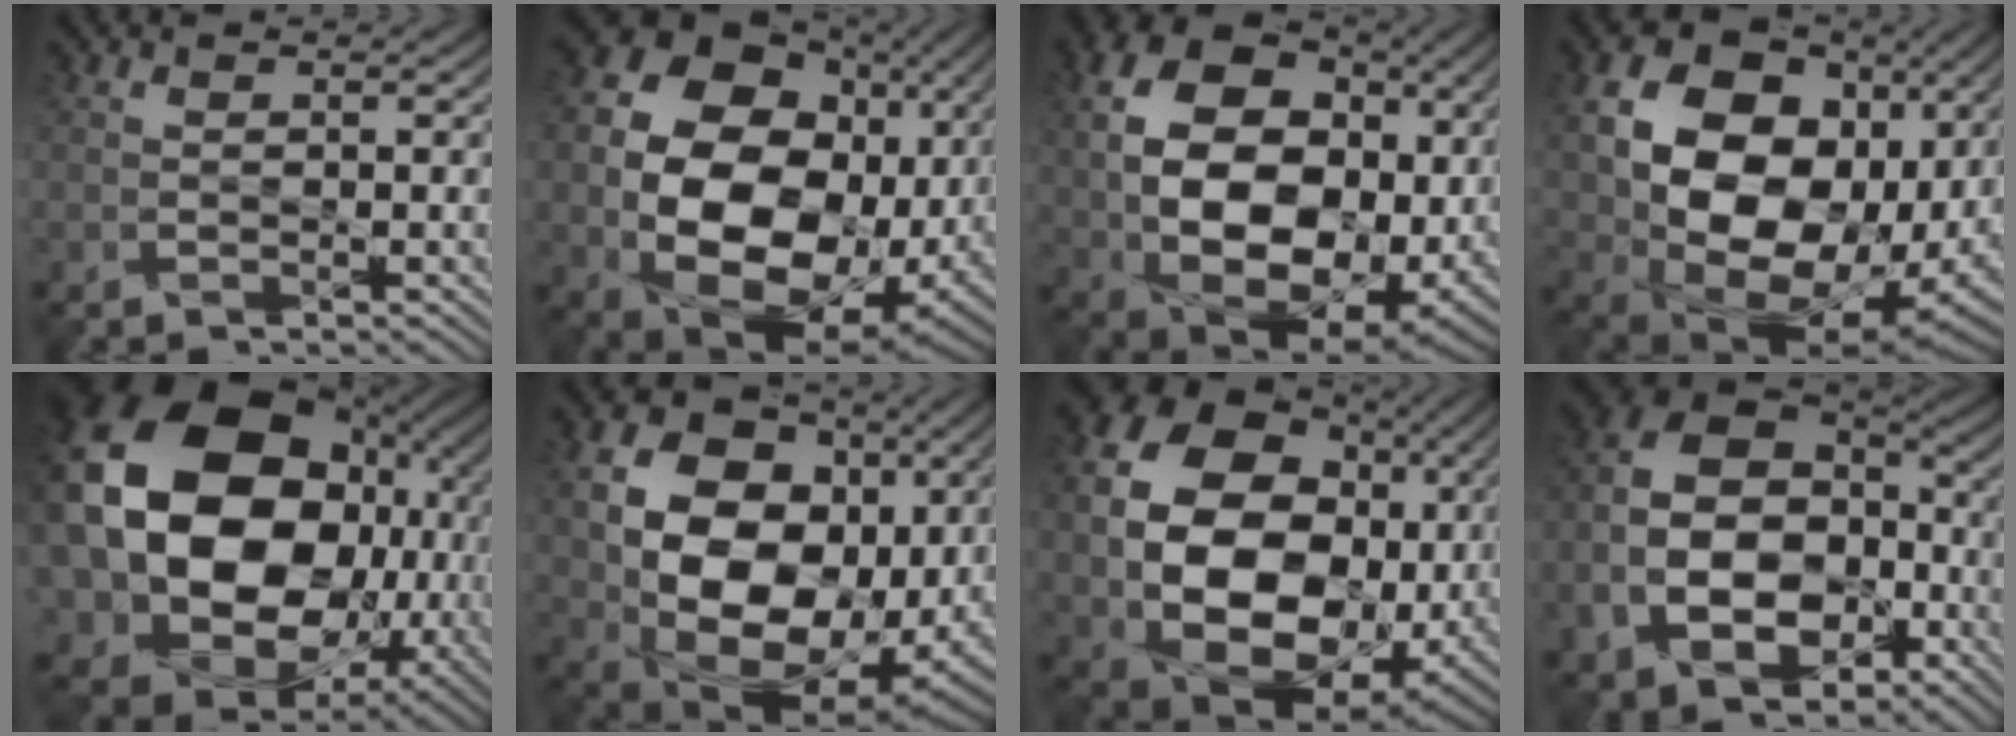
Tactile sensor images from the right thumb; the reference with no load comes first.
{"total": 20.8, "force": [-1.0, 15.8, 13.5], "torque": [-0.293, -0.063, 0.032]}
{"total": 18.2, "force": [1.0, 13.2, 12.6], "torque": [-0.265, -0.033, 0.035]}
{"total": 20.9, "force": [2.7, 15.5, 13.9], "torque": [-0.291, -0.022, 0.077]}
{"total": 24.9, "force": [2.3, 20.2, 14.3], "torque": [-0.345, -0.054, 0.059]}
{"total": 20.3, "force": [1.2, 15.1, 13.5], "torque": [-0.276, -0.032, 0.059]}
{"total": 20.9, "force": [0.1, 15.8, 13.7], "torque": [-0.309, -0.048, 0.047]}
{"total": 15.7, "force": [-5.2, 11.0, 9.9], "torque": [-0.223, -0.033, -0.081]}